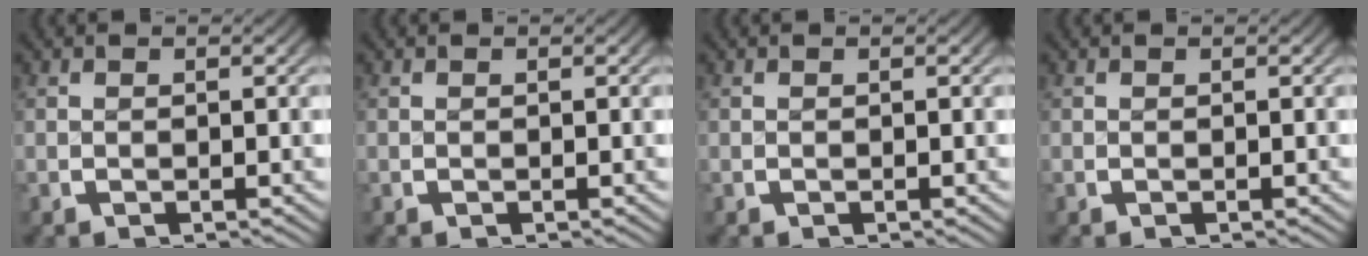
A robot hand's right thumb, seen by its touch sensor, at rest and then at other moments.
{"total": 0.0}
{"total": 0.0}
{"total": 0.0}